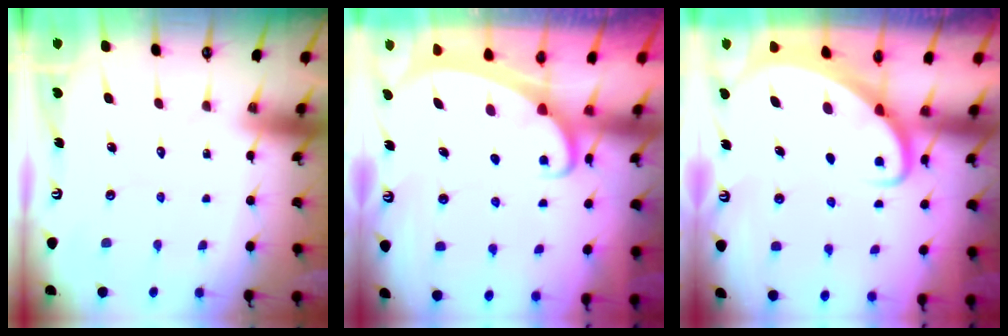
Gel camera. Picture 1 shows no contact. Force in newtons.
{"total": 2.1, "press": 2.1, "slide": 0.3}
{"total": 2.9, "press": 2.9, "slide": 0.2}